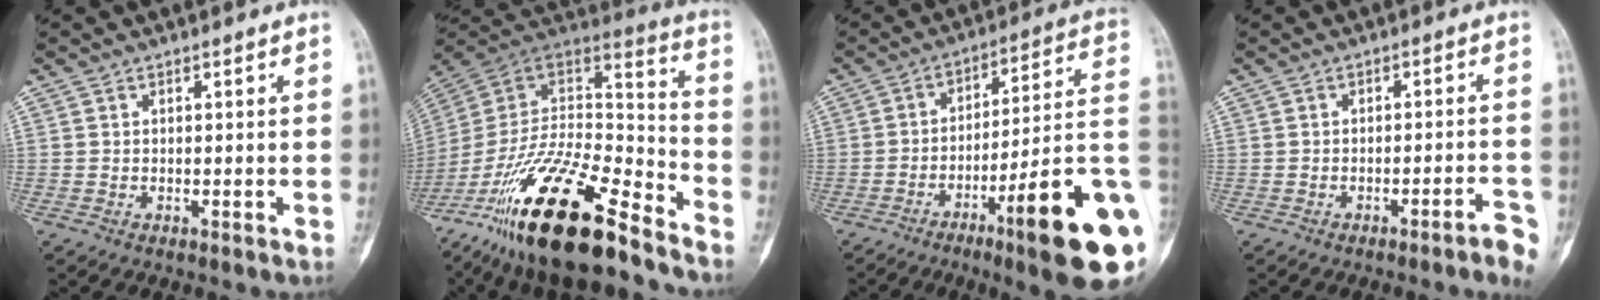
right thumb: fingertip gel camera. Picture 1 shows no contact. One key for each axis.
{"total": 28.9, "fx": -19.3, "fy": 8.9, "fz": 19.6, "tx": -0.354, "ty": 0.056, "tz": -0.335}
{"total": 21.5, "fx": -7.7, "fy": 2.6, "fz": 19.8, "tx": -0.229, "ty": 0.039, "tz": -0.112}
{"total": 4.4, "fx": -2.8, "fy": 0.5, "fz": 3.4, "tx": -0.046, "ty": 0.023, "tz": -0.035}